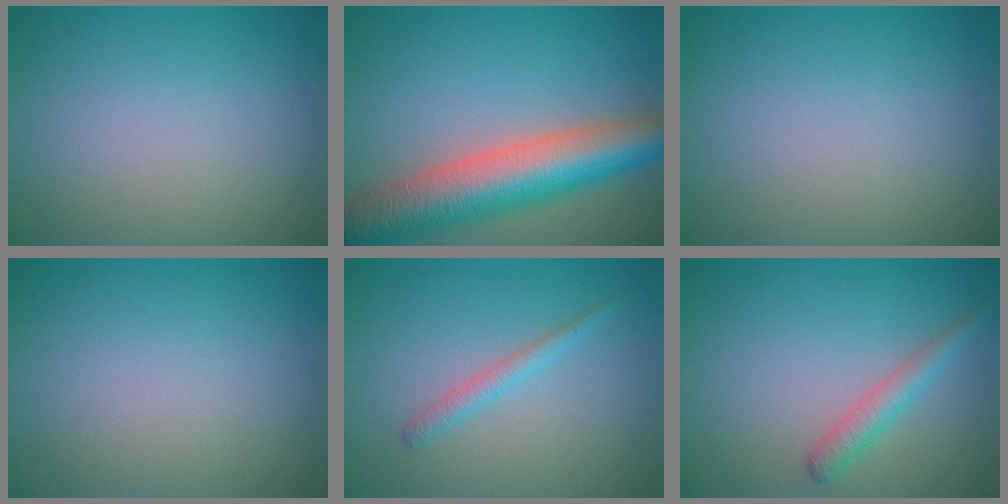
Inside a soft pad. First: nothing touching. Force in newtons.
{"total": 10.0, "press": 10.0, "slide": 0.4}
{"total": 0.0}
{"total": 0.0}
{"total": 1.5, "press": 1.5, "slide": 0.1}
{"total": 2.2, "press": 2.2, "slide": 0.1}